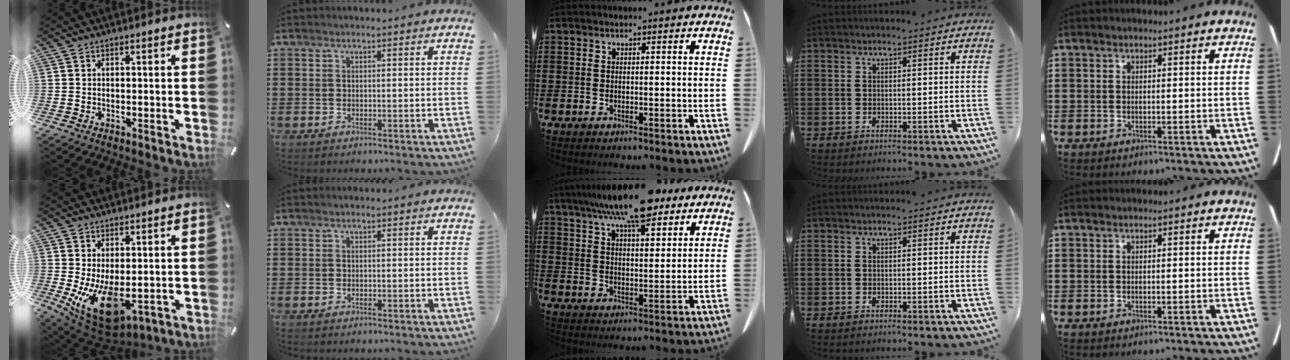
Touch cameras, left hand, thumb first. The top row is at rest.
{"thumb": {"total": 13.7, "force": [-2.4, 7.5, 11.3], "torque": [-0.190, -0.005, -0.030]}, "middle": {"total": 11.9, "force": [9.3, 2.6, 7.0], "torque": [-0.134, -0.021, 0.163]}}